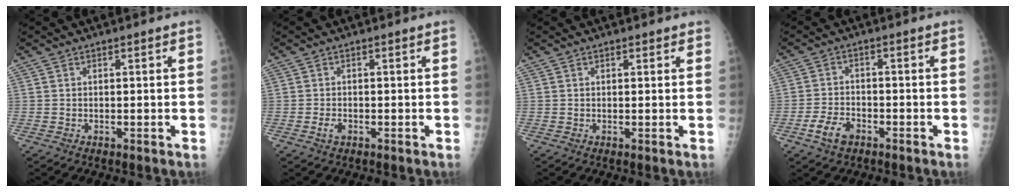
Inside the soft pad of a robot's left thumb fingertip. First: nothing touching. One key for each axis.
{"total": 1.6, "fx": -0.7, "fy": 1.0, "fz": 1.1, "tx": -0.020, "ty": 0.001, "tz": -0.013}
{"total": 1.1, "fx": 0.8, "fy": 0.5, "fz": 0.5, "tx": -0.002, "ty": -0.003, "tz": 0.007}
{"total": 5.0, "fx": -2.8, "fy": 3.0, "fz": 2.8, "tx": -0.050, "ty": 0.015, "tz": -0.051}